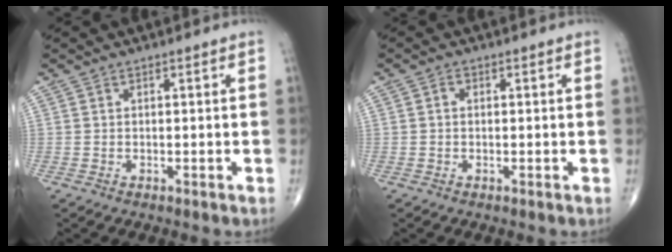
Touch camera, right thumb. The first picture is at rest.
{"total": 1.0, "force": [-0.1, 0.8, 0.6], "torque": [-0.006, 0.002, -0.004]}